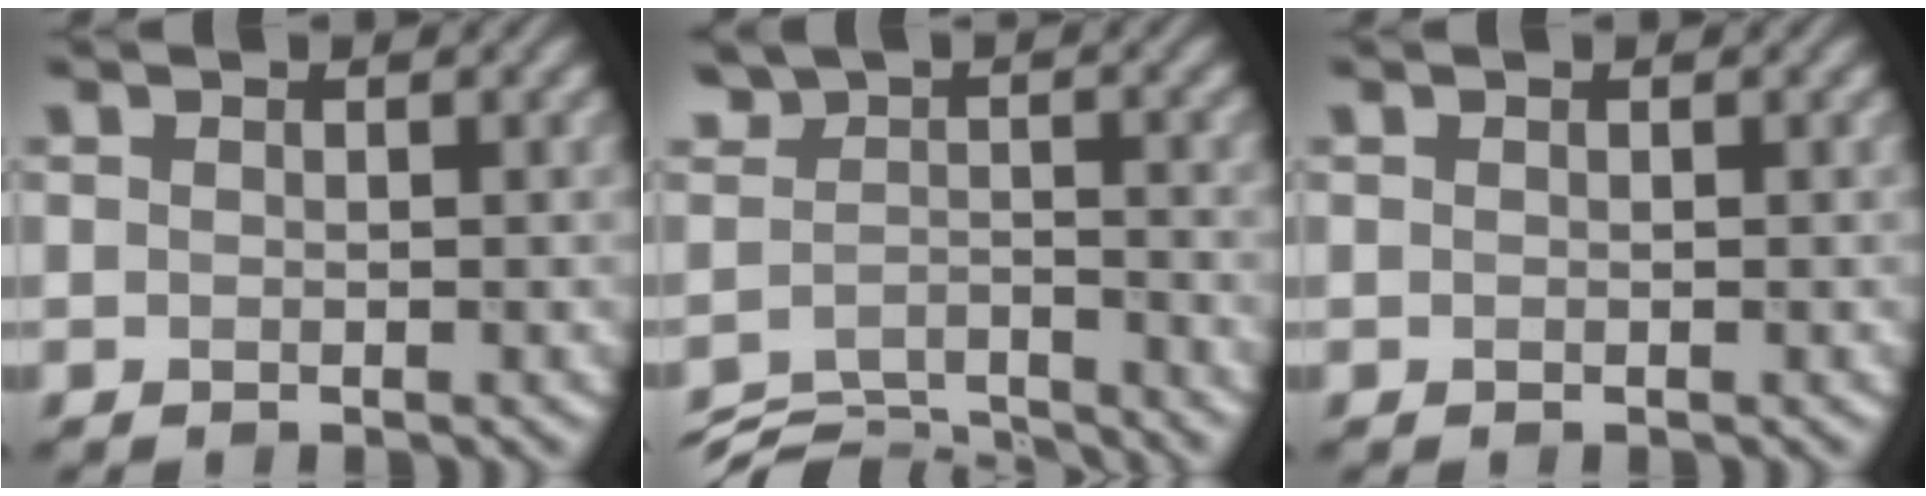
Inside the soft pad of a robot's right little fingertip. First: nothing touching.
{"total": 7.0, "force": [-6.3, 2.3, 1.9], "torque": [-0.027, -0.009, -0.109]}
{"total": 0.0}